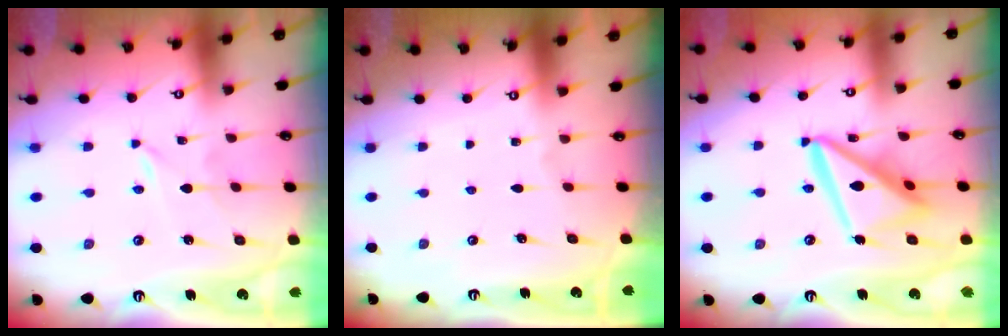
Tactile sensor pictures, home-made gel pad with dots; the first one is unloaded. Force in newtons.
{"total": 0.0}
{"total": 15.8, "press": 15.7, "slide": 1.9}